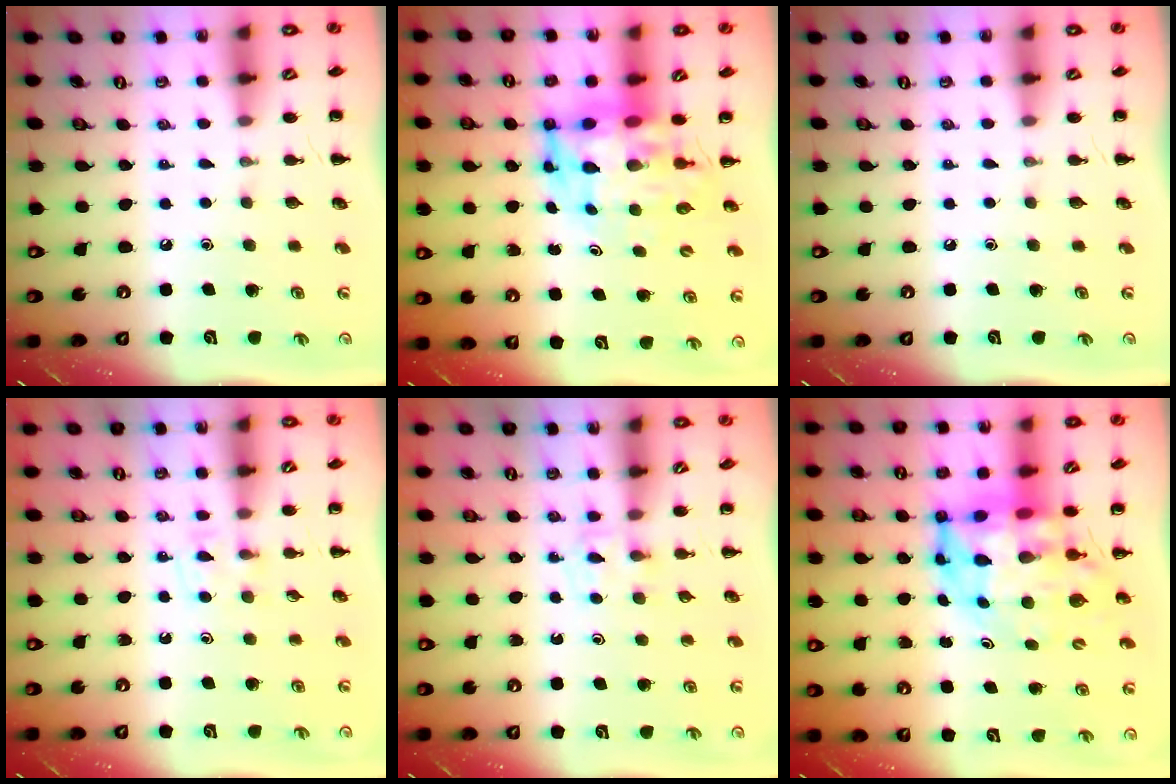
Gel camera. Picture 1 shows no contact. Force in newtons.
{"total": 7.7, "press": 7.4, "slide": 2.1}
{"total": 0.0}
{"total": 3.5, "press": 3.2, "slide": 1.4}
{"total": 3.6, "press": 3.4, "slide": 1.4}
{"total": 9.6, "press": 9.2, "slide": 2.8}